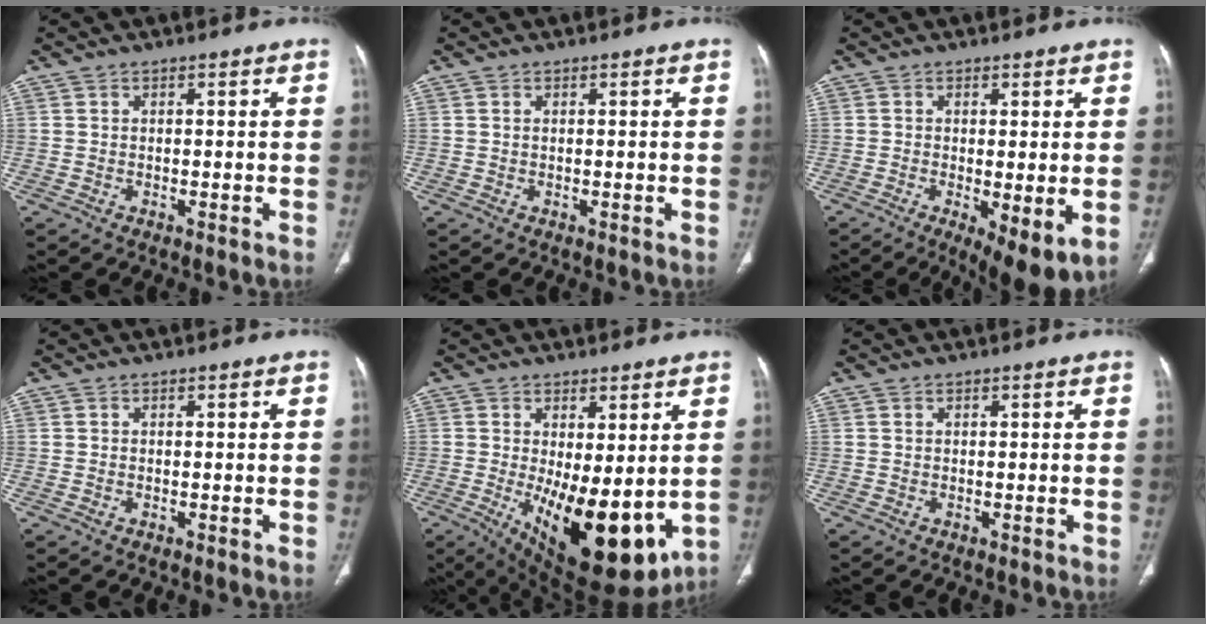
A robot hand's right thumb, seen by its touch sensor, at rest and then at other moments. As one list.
[{"total": 0.0}, {"total": 8.8, "force": [-2.1, 2.7, 8.1], "torque": [-0.125, -0.026, -0.030]}, {"total": 0.0}, {"total": 17.0, "force": [-2.4, 7.1, 15.3], "torque": [-0.223, -0.038, -0.011]}, {"total": 0.0}]